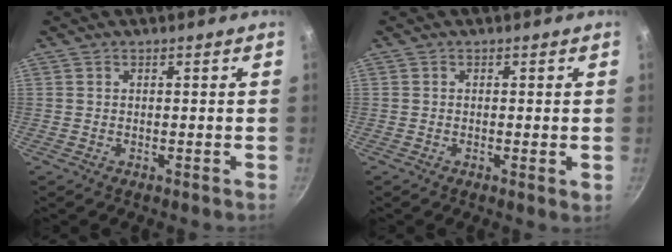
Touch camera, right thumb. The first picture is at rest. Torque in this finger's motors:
{"motor_torque": [-0.06, 0.12, -0.11, -0.08, -0.05]}